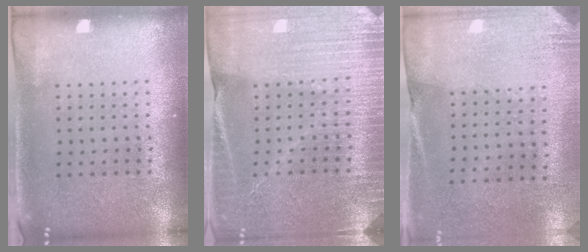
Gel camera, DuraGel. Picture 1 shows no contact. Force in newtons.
{"total": 3.9, "press": 3.7, "slide": 1.2}
{"total": 2.7, "press": 2.4, "slide": 1.3}